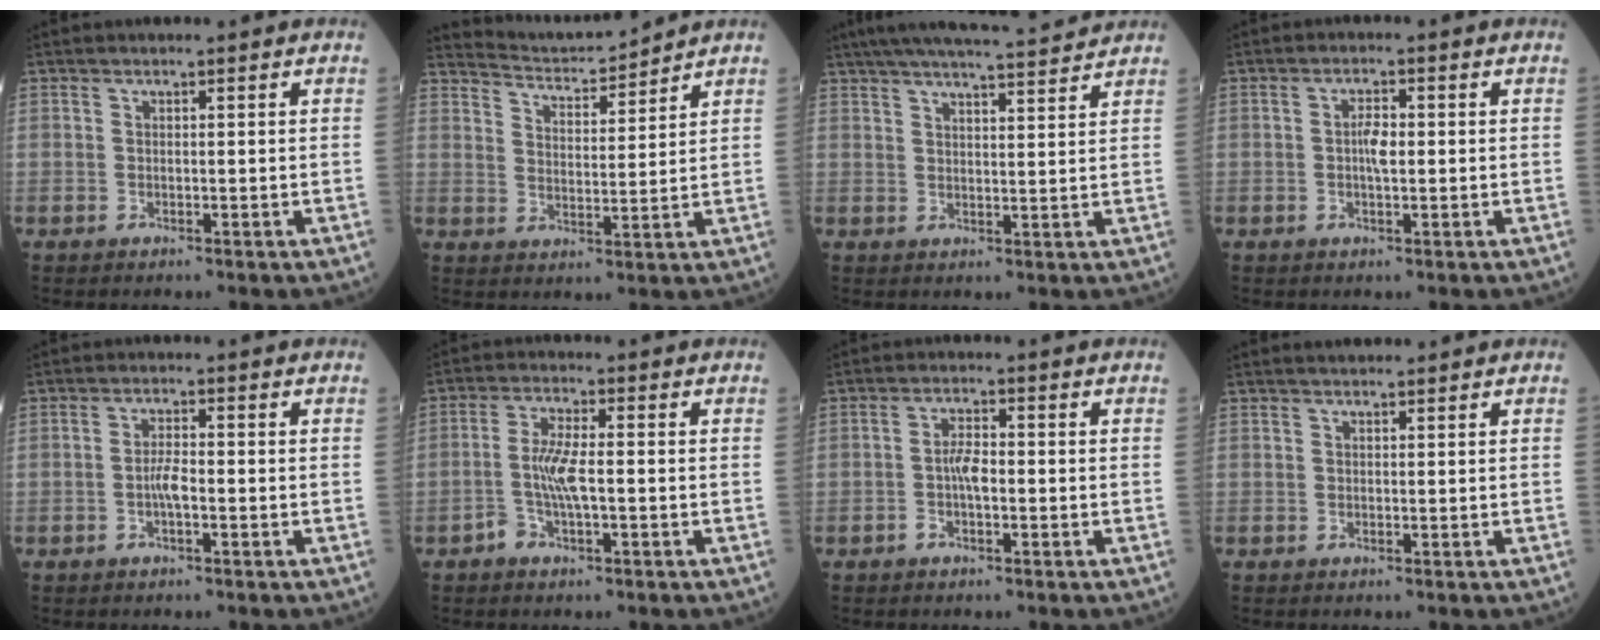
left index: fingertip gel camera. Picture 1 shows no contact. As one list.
[{"total": 7.1, "force": [7.1, -0.2, -0.1], "torque": [-0.013, 0.010, 0.127]}, {"total": 14.2, "force": [12.9, 0.9, 5.9], "torque": [-0.102, 0.023, 0.184]}, {"total": 2.7, "force": [-0.2, 0.8, 2.5], "torque": [-0.051, 0.001, -0.003]}, {"total": 2.6, "force": [-0.9, 0.4, 2.4], "torque": [-0.050, 0.000, -0.018]}, {"total": 4.8, "force": [-1.1, 1.3, 4.5], "torque": [-0.102, 0.004, -0.023]}, {"total": 3.1, "force": [-0.9, 1.0, 2.8], "torque": [-0.057, 0.002, -0.018]}, {"total": 1.2, "force": [1.1, 0.3, 0.4], "torque": [-0.013, 0.012, 0.019]}]